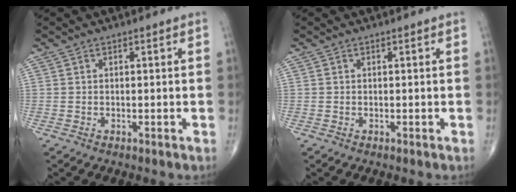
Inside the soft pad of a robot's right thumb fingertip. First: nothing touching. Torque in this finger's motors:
{"motor_torque": [0.36, -0.28, -0.04, 0.03, -0.02]}